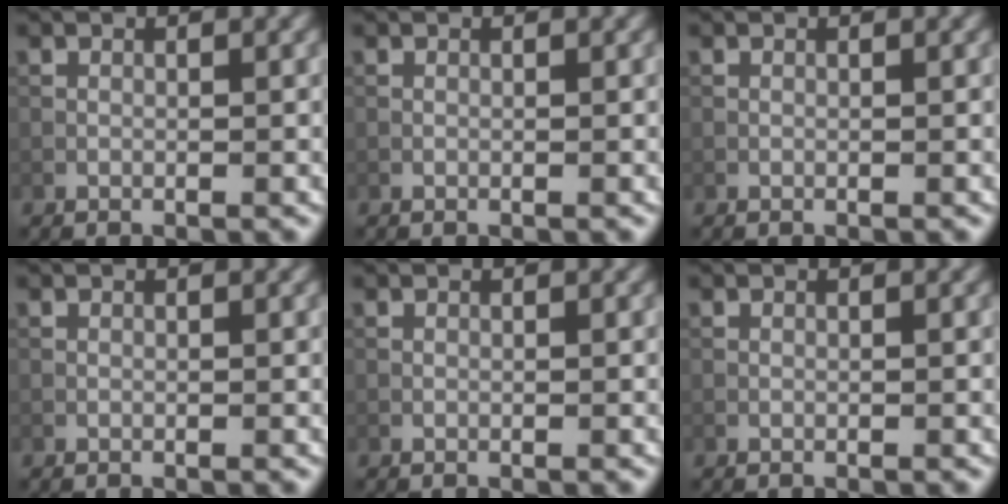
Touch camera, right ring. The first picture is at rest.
{"total": 0.0}
{"total": 0.0}
{"total": 0.0}
{"total": 0.0}
{"total": 0.0}